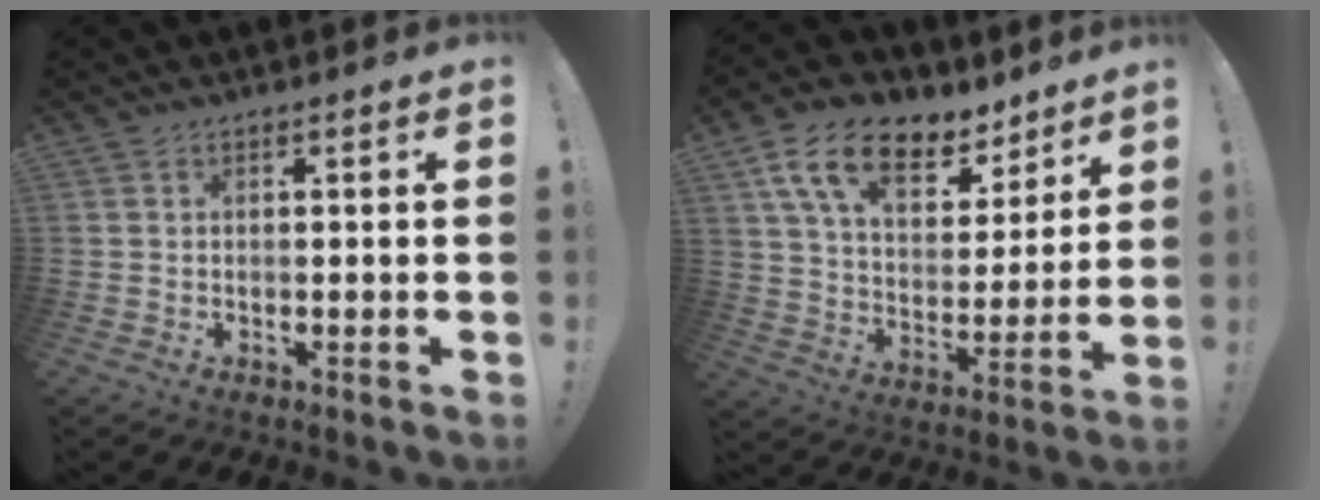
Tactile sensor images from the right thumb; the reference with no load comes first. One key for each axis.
{"total": 16.9, "fx": 10.2, "fy": 9.3, "fz": 9.7, "tx": -0.168, "ty": -0.051, "tz": 0.186}